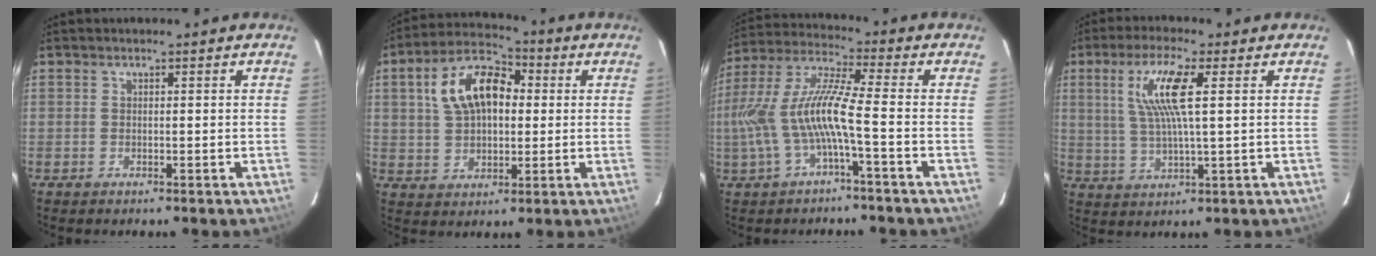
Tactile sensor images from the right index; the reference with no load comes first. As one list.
[{"total": 13.3, "force": [2.8, 8.1, 10.2], "torque": [-0.197, 0.037, 0.046]}, {"total": 11.9, "force": [-2.9, 1.1, 11.5], "torque": [-0.239, 0.004, -0.050]}, {"total": 9.3, "force": [2.8, 1.1, 8.9], "torque": [-0.174, 0.005, 0.054]}]